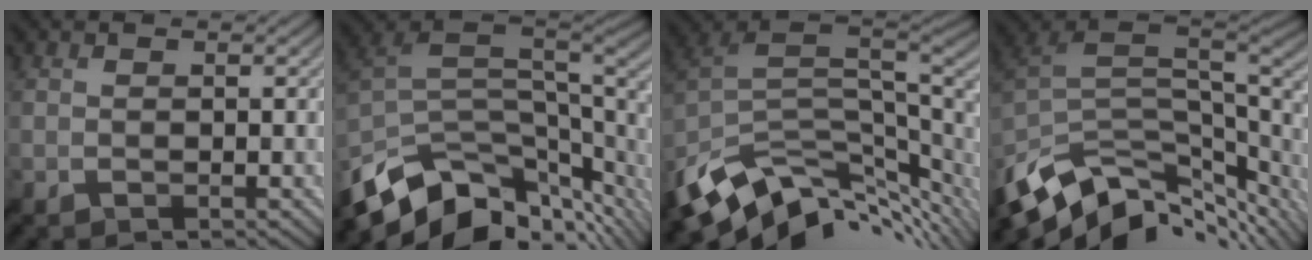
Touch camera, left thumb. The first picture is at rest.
{"total": 13.1, "force": [-6.1, 7.0, 9.3], "torque": [-0.213, -0.028, -0.098]}
{"total": 12.4, "force": [-4.9, 6.8, 9.2], "torque": [-0.199, -0.034, -0.074]}
{"total": 12.6, "force": [-6.1, 6.0, 9.3], "torque": [-0.204, -0.026, -0.097]}